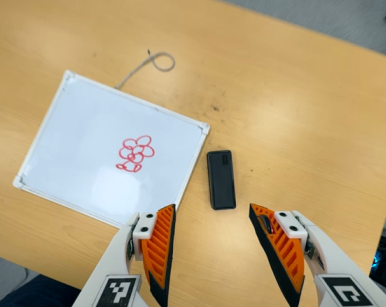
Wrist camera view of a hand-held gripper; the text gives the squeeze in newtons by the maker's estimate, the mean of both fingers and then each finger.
{"total": 0.0}